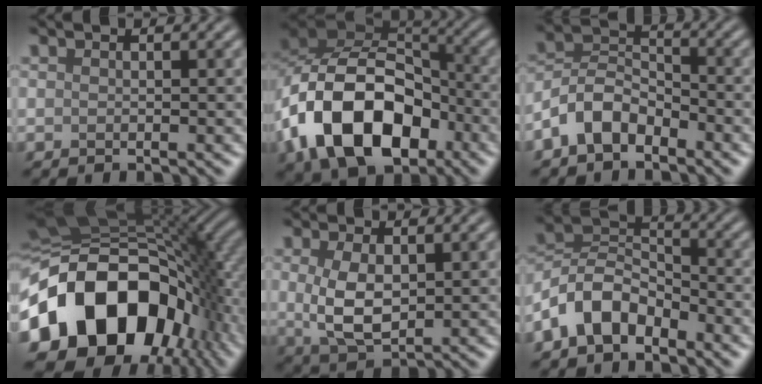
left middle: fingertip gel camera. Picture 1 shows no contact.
{"total": 14.2, "force": [-5.3, 9.1, 9.5], "torque": [-0.178, 0.001, -0.105]}
{"total": 4.8, "force": [-3.0, 2.8, 2.5], "torque": [-0.049, 0.010, -0.069]}
{"total": 19.1, "force": [-4.6, 13.6, 12.7], "torque": [-0.244, -0.013, -0.083]}
{"total": 4.7, "force": [0.5, 2.6, 3.9], "torque": [-0.089, -0.002, 0.018]}
{"total": 5.8, "force": [-3.5, 3.4, 3.1], "torque": [-0.057, 0.008, -0.082]}